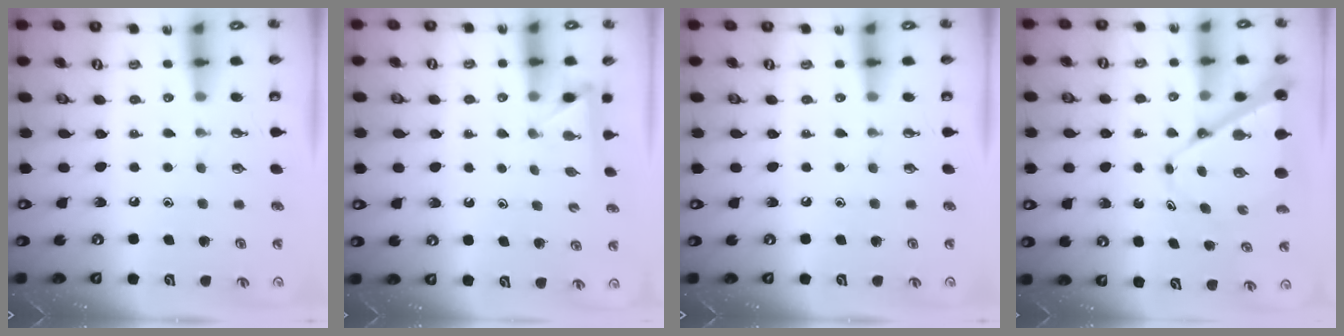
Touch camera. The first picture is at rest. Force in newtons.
{"total": 2.5, "press": 2.4, "slide": 0.3}
{"total": 0.0}
{"total": 9.6, "press": 9.6, "slide": 0.9}